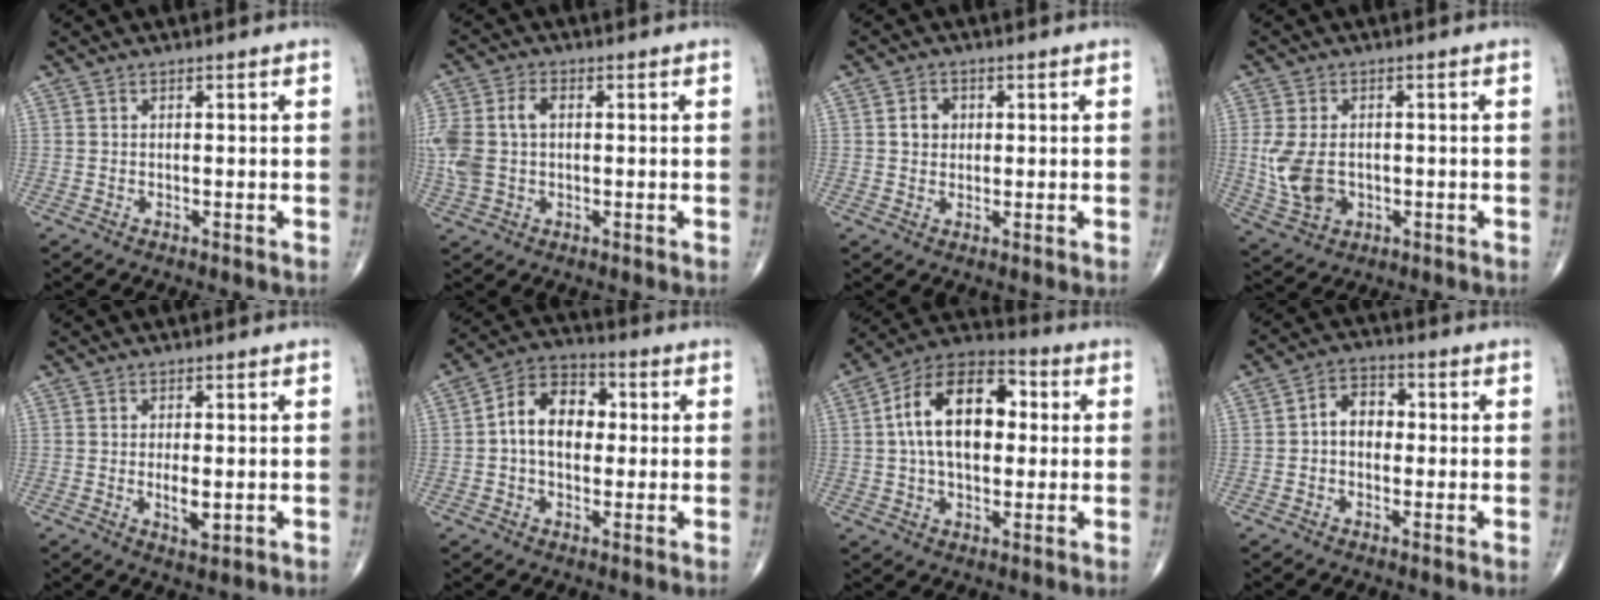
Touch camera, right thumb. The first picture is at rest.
{"total": 10.0, "force": [0.5, 6.8, 7.3], "torque": [-0.181, 0.023, 0.016]}
{"total": 3.4, "force": [0.6, 2.9, 1.6], "torque": [-0.010, 0.003, 0.008]}
{"total": 8.4, "force": [-0.6, 6.0, 5.9], "torque": [-0.119, 0.000, 0.001]}
{"total": 3.7, "force": [-0.4, 1.5, 3.3], "torque": [-0.056, -0.009, -0.005]}
{"total": 11.3, "force": [0.7, 7.9, 8.0], "torque": [-0.114, 0.027, 0.003]}
{"total": 17.8, "force": [2.5, 10.7, 14.0], "torque": [-0.216, 0.027, 0.033]}
{"total": 6.2, "force": [0.0, 4.7, 4.1], "torque": [-0.047, 0.022, -0.010]}